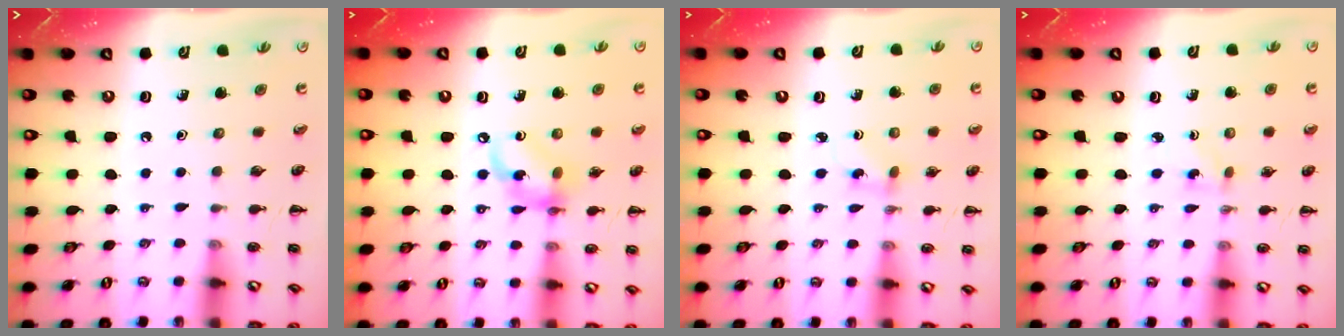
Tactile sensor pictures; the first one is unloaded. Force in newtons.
{"total": 10.4, "press": 10.2, "slide": 1.8}
{"total": 2.1, "press": 1.9, "slide": 0.9}
{"total": 2.2, "press": 2.1, "slide": 0.8}